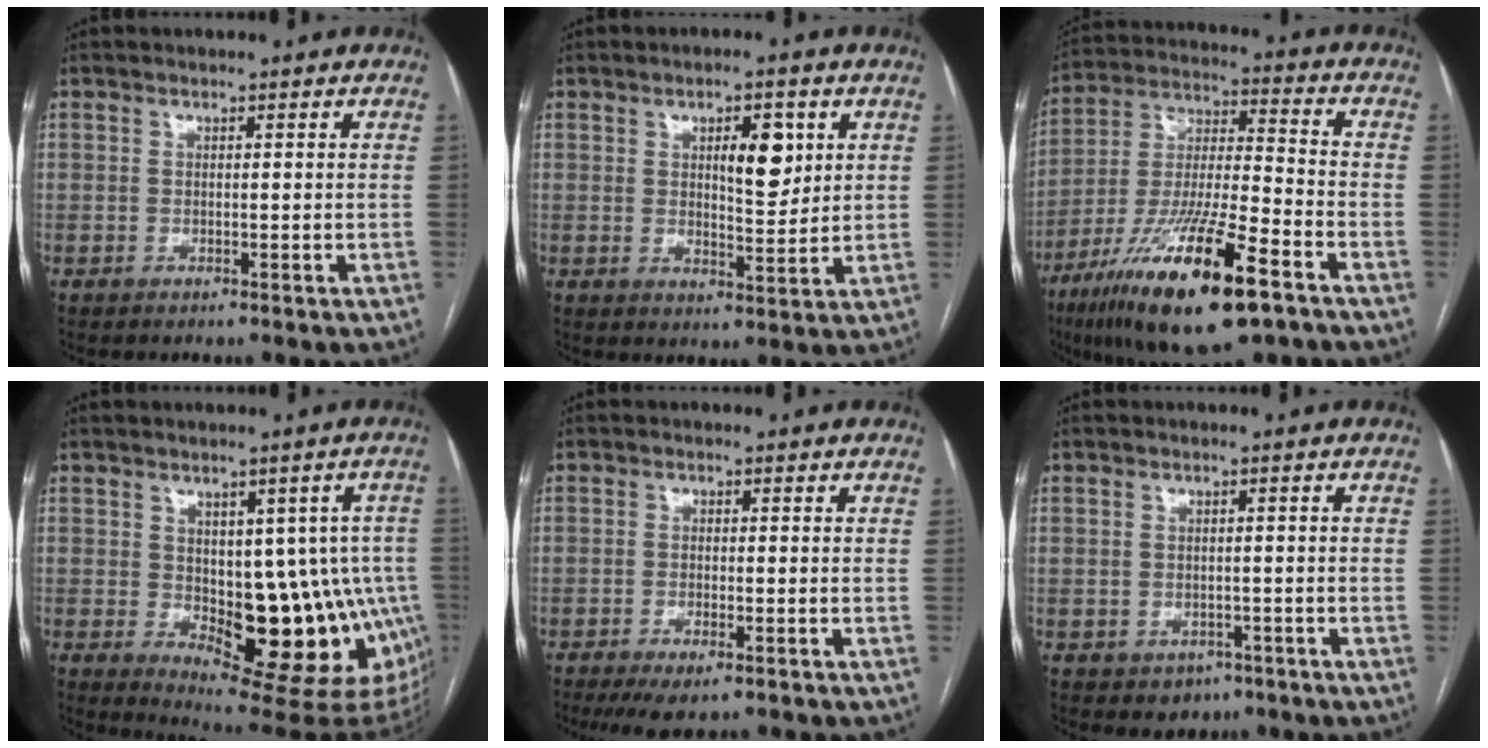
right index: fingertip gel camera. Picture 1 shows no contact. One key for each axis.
{"total": 6.5, "fx": 2.3, "fy": 2.3, "fz": 5.6, "tx": -0.086, "ty": -0.002, "tz": 0.039}
{"total": 21.0, "fx": -11.9, "fy": 3.1, "fz": 17.1, "tx": -0.326, "ty": -0.039, "tz": -0.207}
{"total": 17.9, "fx": -2.9, "fy": 8.1, "fz": 15.7, "tx": -0.132, "ty": 0.016, "tz": -0.011}
{"total": 4.9, "fx": -3.2, "fy": 1.2, "fz": 3.4, "tx": -0.060, "ty": -0.011, "tz": -0.048}
{"total": 3.0, "fx": -1.5, "fy": 2.4, "fz": 0.9, "tx": -0.006, "ty": 0.006, "tz": -0.010}